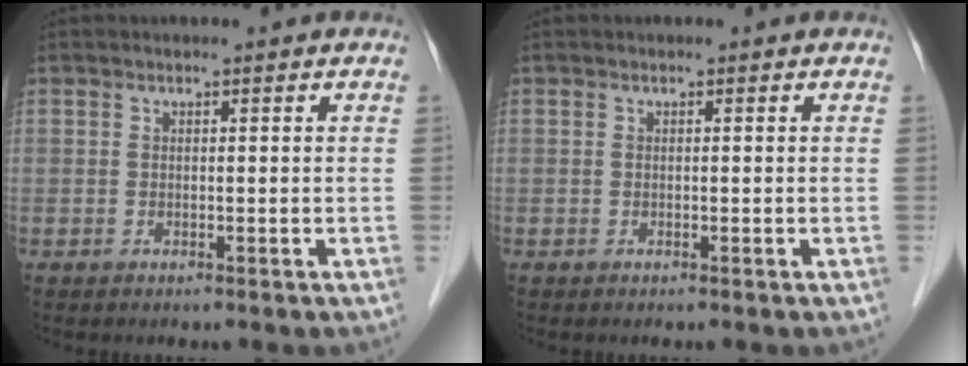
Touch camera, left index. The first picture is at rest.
{"total": 0.0}